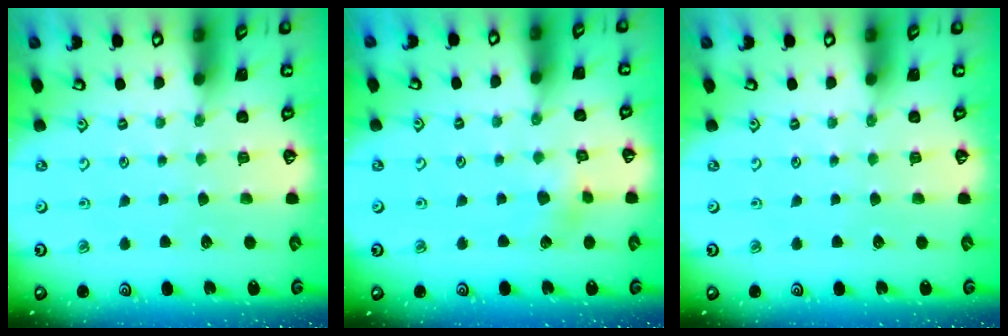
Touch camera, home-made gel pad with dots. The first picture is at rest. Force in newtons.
{"total": 4.8, "press": 4.7, "slide": 0.4}
{"total": 0.0}